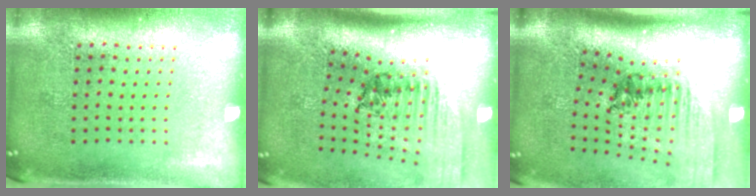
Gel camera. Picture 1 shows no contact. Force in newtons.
{"total": 2.6, "press": 1.8, "slide": 1.8}
{"total": 2.2, "press": 1.6, "slide": 1.6}